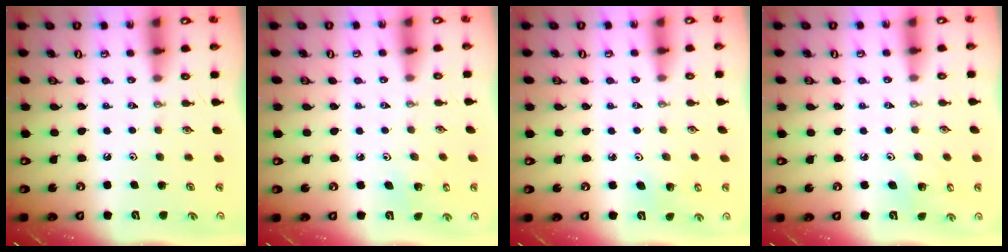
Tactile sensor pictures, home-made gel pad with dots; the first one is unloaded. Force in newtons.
{"total": 2.6, "press": 2.6, "slide": 0.2}
{"total": 3.0, "press": 2.9, "slide": 0.4}
{"total": 3.7, "press": 3.7, "slide": 0.1}